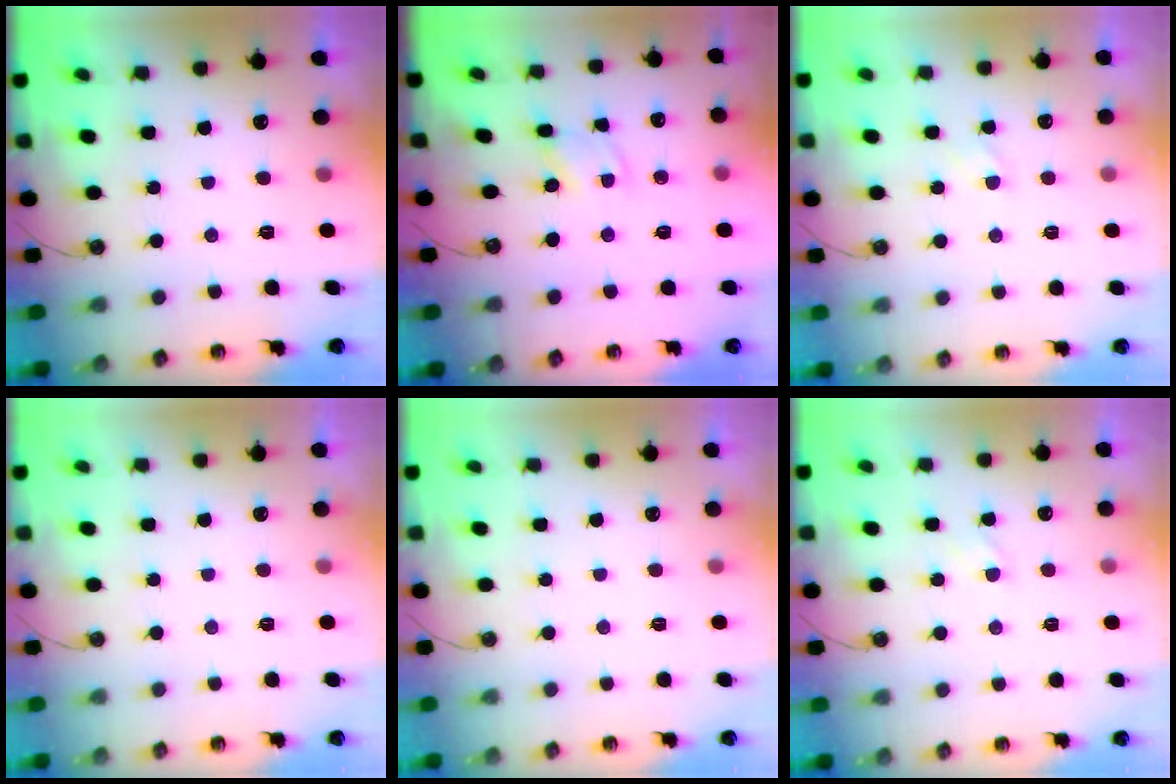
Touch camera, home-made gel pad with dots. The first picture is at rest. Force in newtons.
{"total": 2.7, "press": 2.7, "slide": 0.2}
{"total": 2.2, "press": 2.2, "slide": 0.3}
{"total": 0.0}
{"total": 0.0}
{"total": 2.2, "press": 2.2, "slide": 0.3}